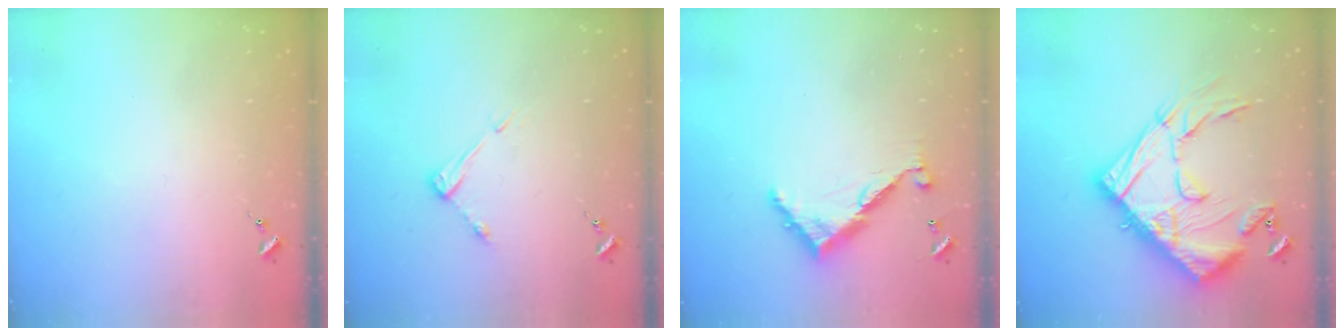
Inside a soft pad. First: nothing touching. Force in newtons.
{"total": 5.2, "press": 5.1, "slide": 0.3}
{"total": 9.0, "press": 9.0, "slide": 0.7}
{"total": 30.1, "press": 30.0, "slide": 2.9}